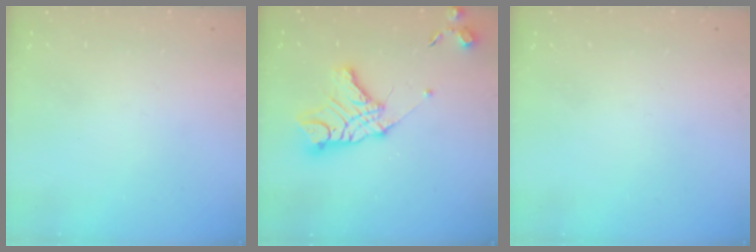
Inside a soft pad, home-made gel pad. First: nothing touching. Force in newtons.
{"total": 14.7, "press": 14.7, "slide": 1.2}
{"total": 0.0}